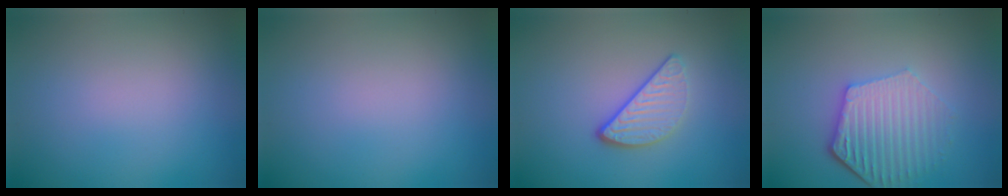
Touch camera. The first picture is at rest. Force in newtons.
{"total": 0.0}
{"total": 3.2, "press": 2.5, "slide": 2.1}
{"total": 5.4, "press": 4.2, "slide": 3.4}